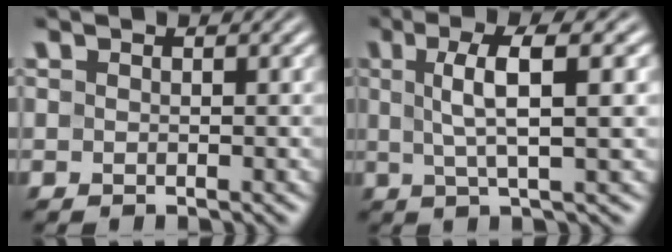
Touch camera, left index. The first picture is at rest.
{"total": 5.9, "force": [1.3, 1.3, 5.6], "torque": [-0.097, 0.010, 0.021]}